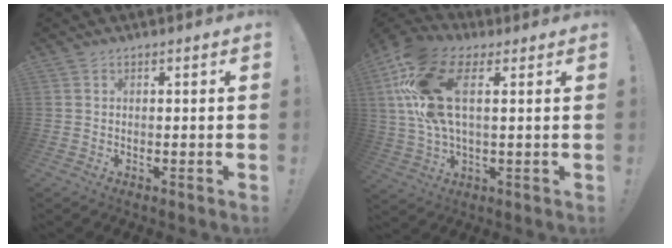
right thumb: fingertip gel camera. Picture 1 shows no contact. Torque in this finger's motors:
{"motor_torque": [1.74, 1.80, 1.48, 1.29, 0.61]}